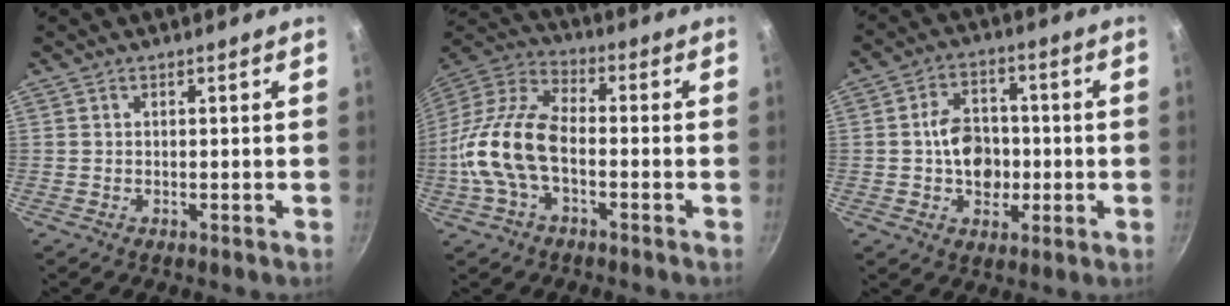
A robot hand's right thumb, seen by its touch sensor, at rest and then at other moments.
{"total": 15.3, "force": [-3.2, 8.3, 12.4], "torque": [-0.238, 0.039, -0.079]}
{"total": 9.9, "force": [-0.7, 7.4, 6.4], "torque": [-0.072, 0.014, -0.015]}